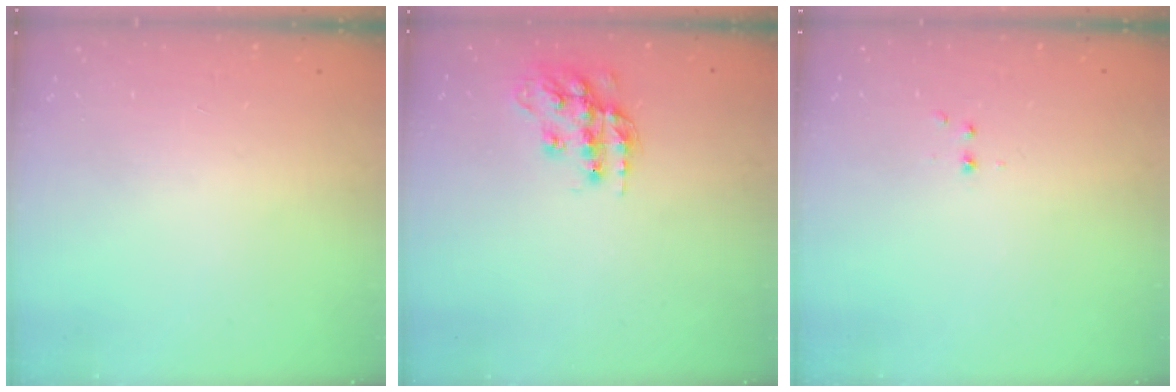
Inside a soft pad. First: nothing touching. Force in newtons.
{"total": 14.0, "press": 14.0, "slide": 0.6}
{"total": 2.2, "press": 1.9, "slide": 1.2}